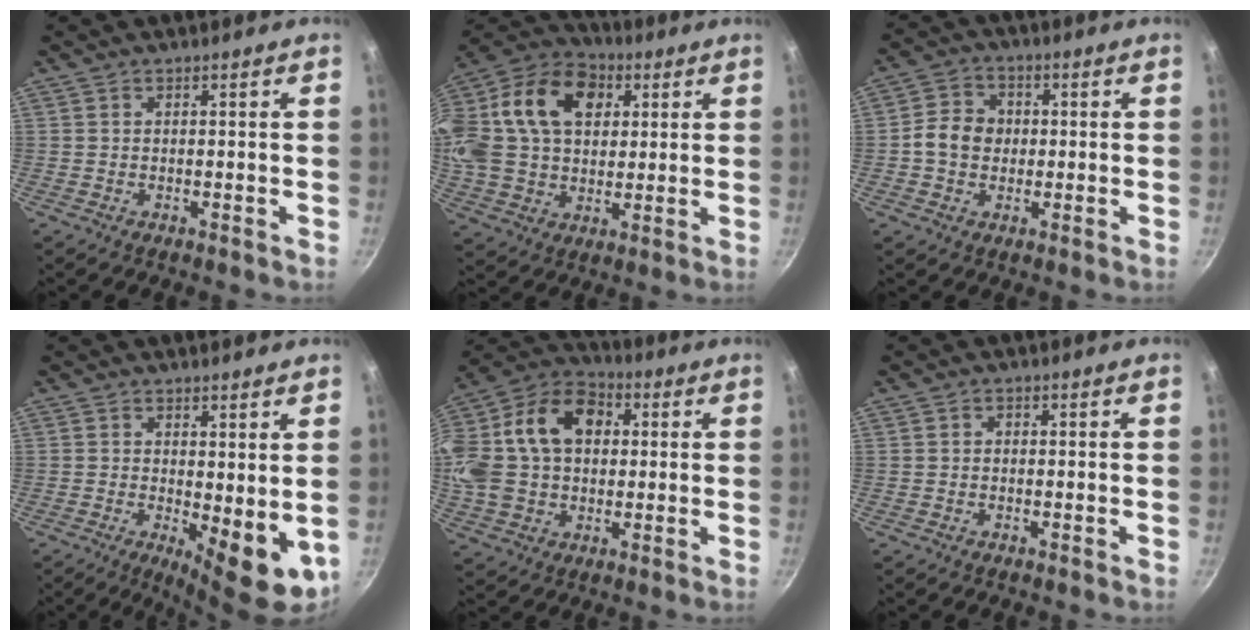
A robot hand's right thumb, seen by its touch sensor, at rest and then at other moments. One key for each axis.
{"total": 29.4, "fx": 8.5, "fy": 20.8, "fz": 19.0, "tx": -0.402, "ty": 0.036, "tz": 0.141}
{"total": 6.9, "fx": -0.2, "fy": 6.0, "fz": 3.6, "tx": -0.038, "ty": 0.011, "tz": -0.017}
{"total": 8.3, "fx": 0.0, "fy": 3.2, "fz": 7.6, "tx": -0.089, "ty": -0.010, "tz": 0.011}
{"total": 24.6, "fx": 3.8, "fy": 17.8, "fz": 16.6, "tx": -0.330, "ty": 0.045, "tz": 0.056}
{"total": 0.8, "fx": -0.1, "fy": 0.7, "fz": 0.4, "tx": -0.005, "ty": 0.005, "tz": -0.002}